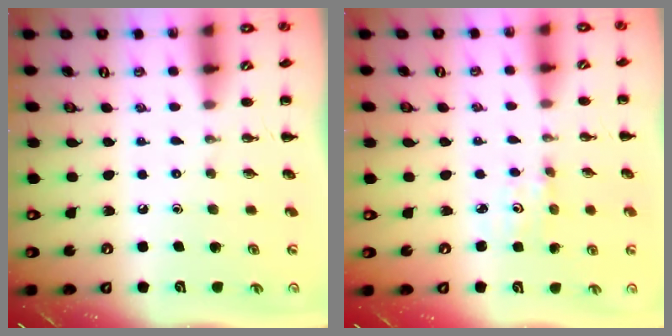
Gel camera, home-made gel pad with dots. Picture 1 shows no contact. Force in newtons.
{"total": 1.2, "press": 1.2, "slide": 0.3}